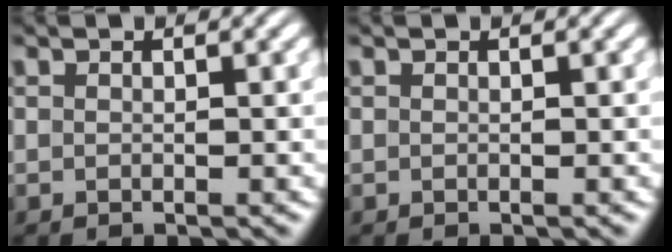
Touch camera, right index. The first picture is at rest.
{"total": 0.0}